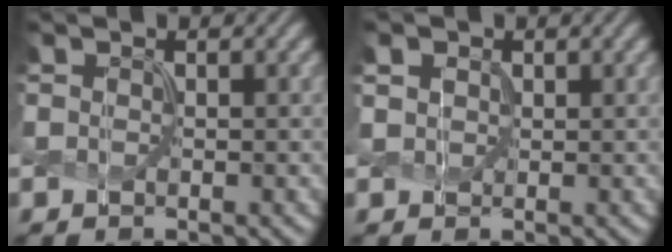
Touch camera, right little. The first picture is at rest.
{"total": 1.6, "force": [0.8, 1.2, 0.6], "torque": [-0.017, 0.005, 0.011]}